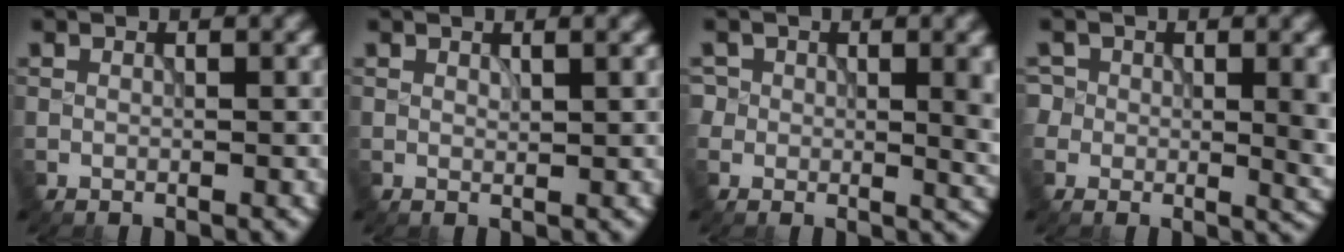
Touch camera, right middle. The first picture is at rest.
{"total": 0.7, "force": [0.6, -0.1, 0.3], "torque": [-0.007, 0.002, 0.009]}
{"total": 4.6, "force": [0.7, 3.0, 3.3], "torque": [-0.042, -0.010, 0.013]}
{"total": 5.0, "force": [0.3, 3.5, 3.6], "torque": [-0.049, -0.013, 0.006]}